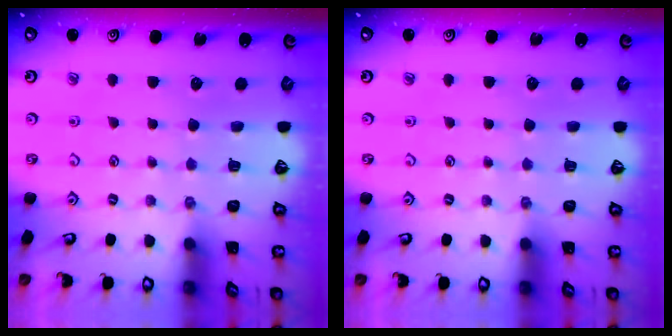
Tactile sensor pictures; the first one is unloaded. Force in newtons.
{"total": 0.0}